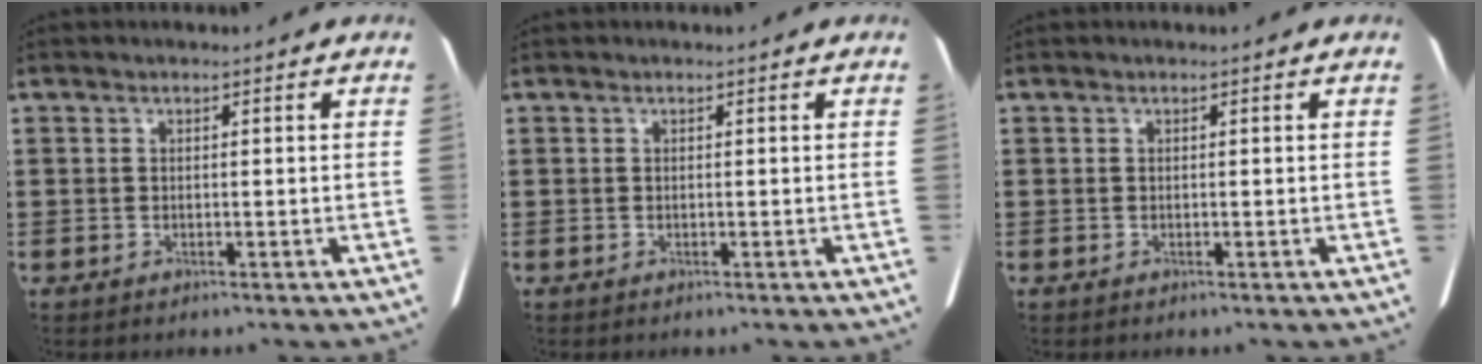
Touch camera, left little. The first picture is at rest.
{"total": 0.0}
{"total": 0.0}